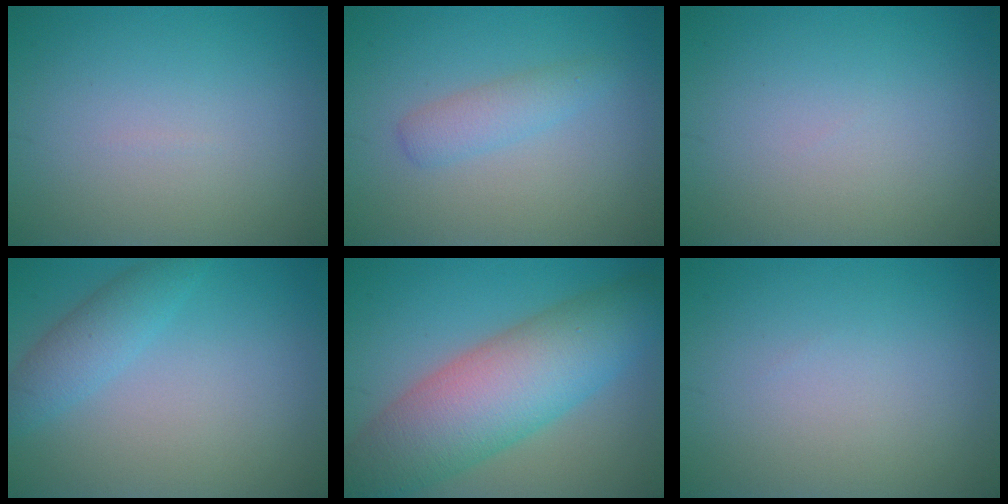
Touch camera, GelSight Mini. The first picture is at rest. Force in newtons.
{"total": 2.0, "press": 2.0, "slide": 0.1}
{"total": 0.0}
{"total": 2.7, "press": 2.7, "slide": 0.1}
{"total": 10.2, "press": 10.2, "slide": 0.3}
{"total": 0.0}